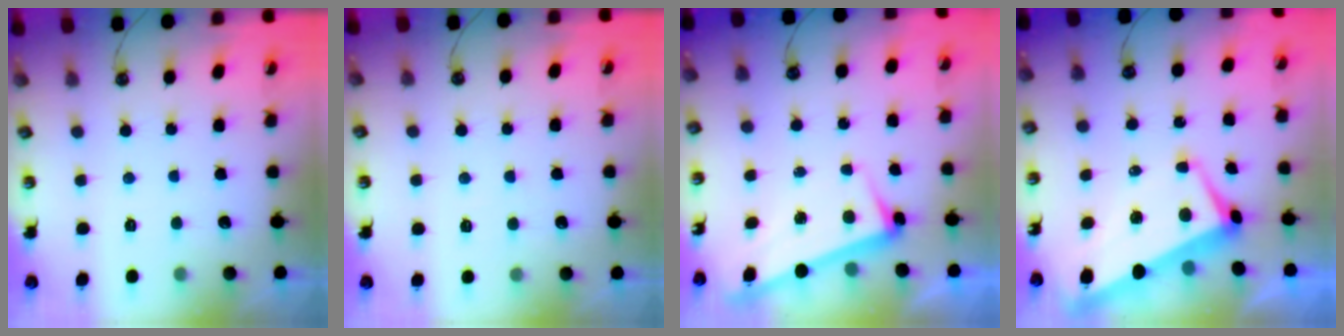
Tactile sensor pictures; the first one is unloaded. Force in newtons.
{"total": 5.8, "press": 5.8, "slide": 0.1}
{"total": 2.5, "press": 2.3, "slide": 1.0}
{"total": 1.8, "press": 1.2, "slide": 1.3}